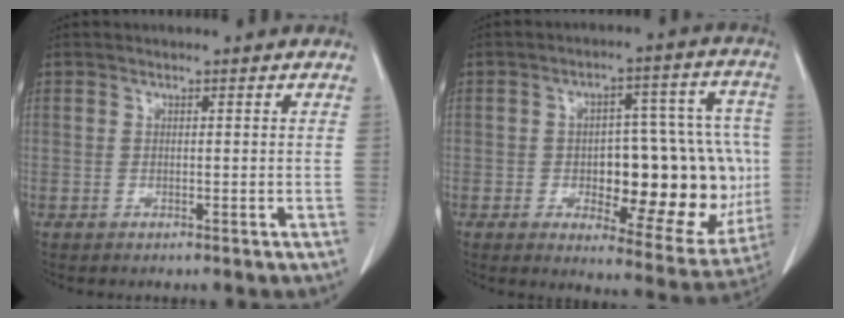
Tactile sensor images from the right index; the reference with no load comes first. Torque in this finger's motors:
{"motor_torque": [1.36, -0.78, 0.35, 0.08]}